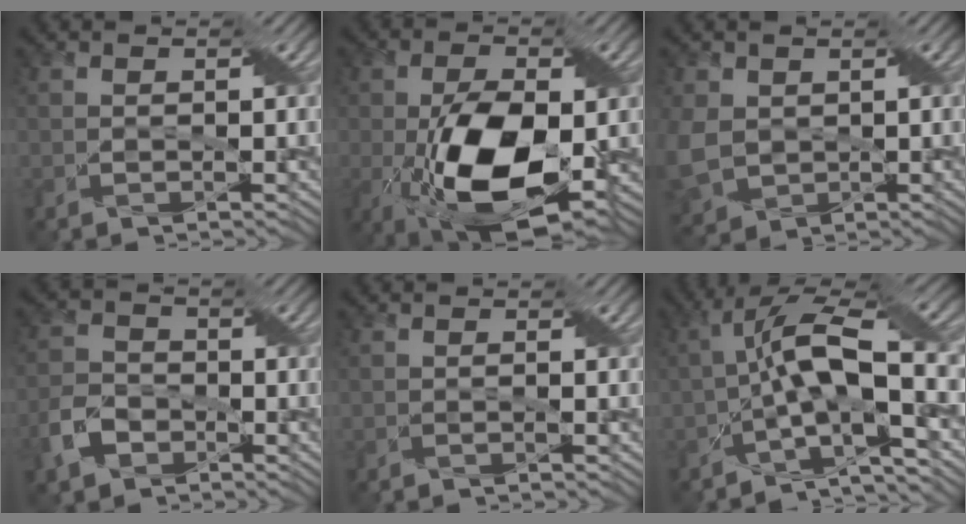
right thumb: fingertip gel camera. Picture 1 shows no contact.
{"total": 14.1, "force": [-3.5, 7.0, 11.8], "torque": [-0.223, -0.020, -0.061]}
{"total": 6.4, "force": [0.4, 5.2, 3.7], "torque": [-0.123, -0.011, 0.005]}
{"total": 5.0, "force": [-3.1, 3.3, 2.0], "torque": [-0.055, -0.004, -0.073]}
{"total": 0.7, "force": [-0.6, -0.4, 0.0], "torque": [0.001, 0.002, -0.012]}
{"total": 12.2, "force": [-2.1, 4.0, 11.3], "torque": [-0.197, 0.010, -0.048]}